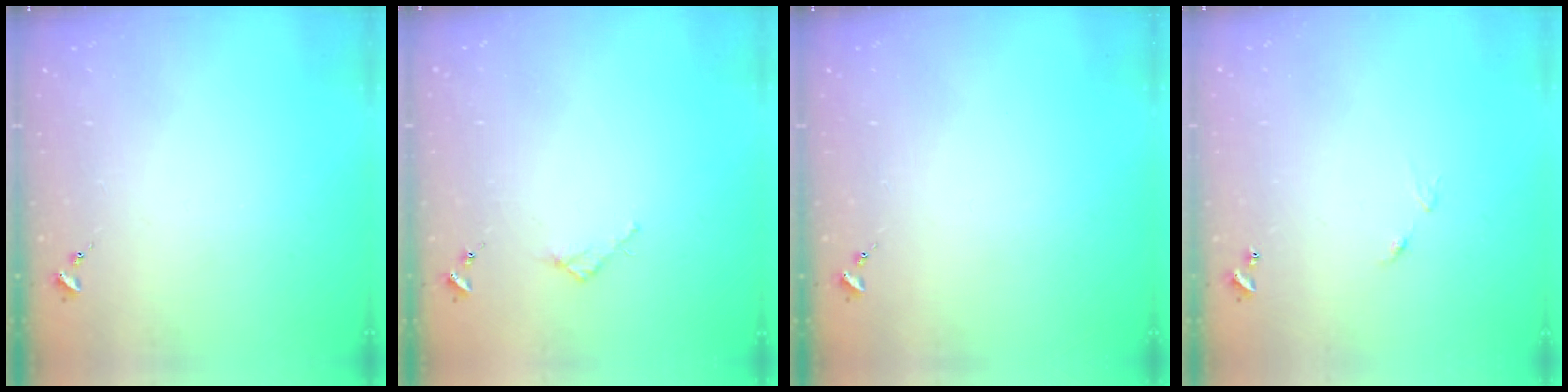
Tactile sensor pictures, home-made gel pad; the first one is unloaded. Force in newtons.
{"total": 2.4, "press": 2.3, "slide": 0.3}
{"total": 0.0}
{"total": 5.6, "press": 5.5, "slide": 0.6}